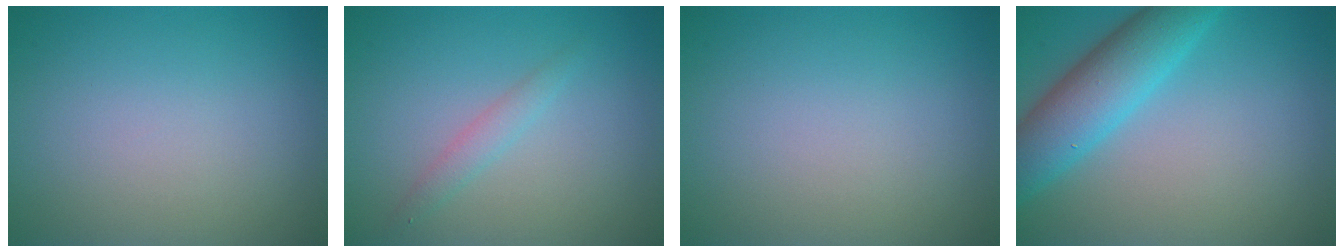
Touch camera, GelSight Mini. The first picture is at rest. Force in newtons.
{"total": 1.4, "press": 1.4, "slide": 0.0}
{"total": 0.0}
{"total": 6.3, "press": 6.3, "slide": 0.3}